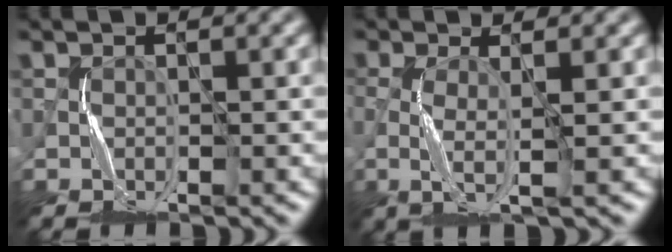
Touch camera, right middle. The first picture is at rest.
{"total": 1.9, "force": [-0.4, 0.1, 1.9], "torque": [-0.053, -0.006, -0.009]}